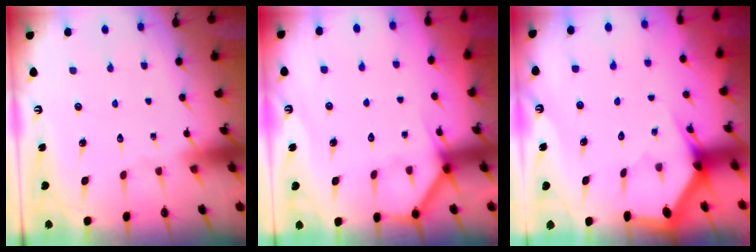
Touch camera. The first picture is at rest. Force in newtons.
{"total": 4.3, "press": 4.2, "slide": 0.3}
{"total": 2.9, "press": 2.9, "slide": 0.0}